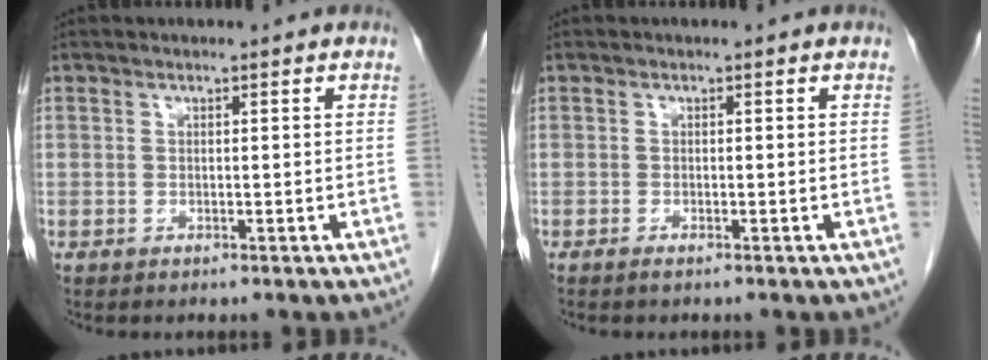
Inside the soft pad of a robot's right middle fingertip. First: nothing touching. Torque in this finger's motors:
{"motor_torque": [0.00, -0.03, 0.01, -0.01]}